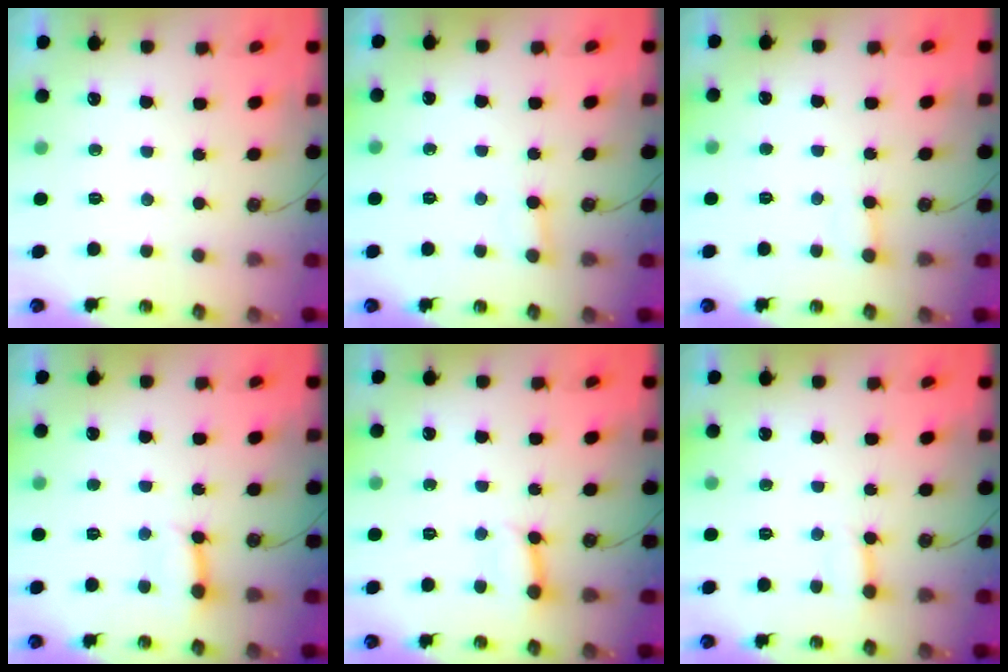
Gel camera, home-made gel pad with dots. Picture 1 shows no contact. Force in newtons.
{"total": 2.7, "press": 2.7, "slide": 0.2}
{"total": 2.8, "press": 2.8, "slide": 0.4}
{"total": 4.7, "press": 4.7, "slide": 0.4}
{"total": 3.4, "press": 3.4, "slide": 0.1}
{"total": 3.1, "press": 3.0, "slide": 0.3}